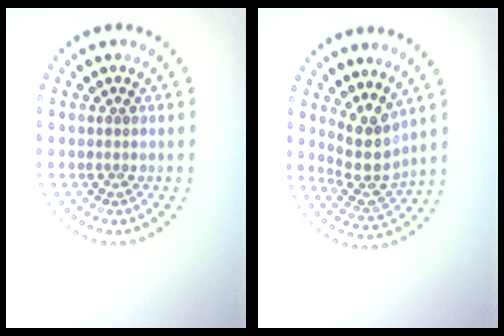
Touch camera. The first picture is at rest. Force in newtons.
{"total": 3.7, "press": 3.0, "slide": 2.2}